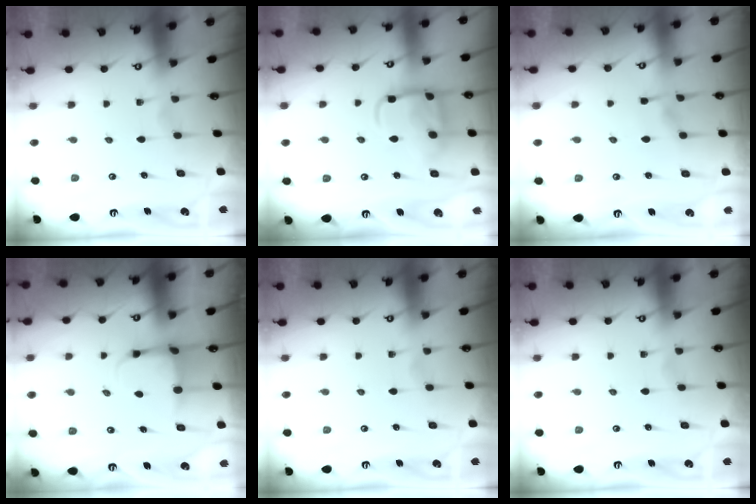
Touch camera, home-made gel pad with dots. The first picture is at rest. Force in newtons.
{"total": 12.9, "press": 12.9, "slide": 1.2}
{"total": 2.6, "press": 2.5, "slide": 0.6}
{"total": 3.8, "press": 3.6, "slide": 1.3}
{"total": 0.0}
{"total": 0.0}